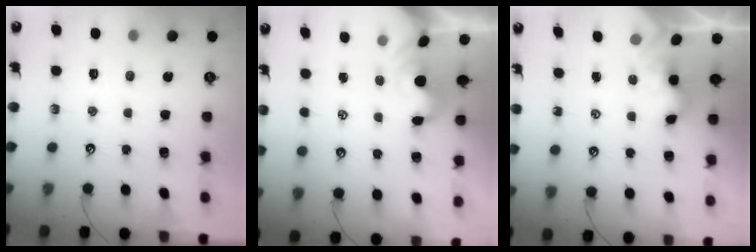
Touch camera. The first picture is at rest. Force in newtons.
{"total": 0.9, "press": 0.5, "slide": 0.7}
{"total": 3.6, "press": 3.6, "slide": 0.4}